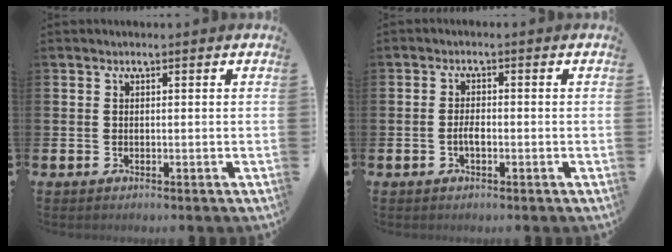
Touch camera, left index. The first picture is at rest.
{"total": 1.9, "force": [-0.6, 0.8, 1.6], "torque": [-0.029, 0.001, -0.013]}